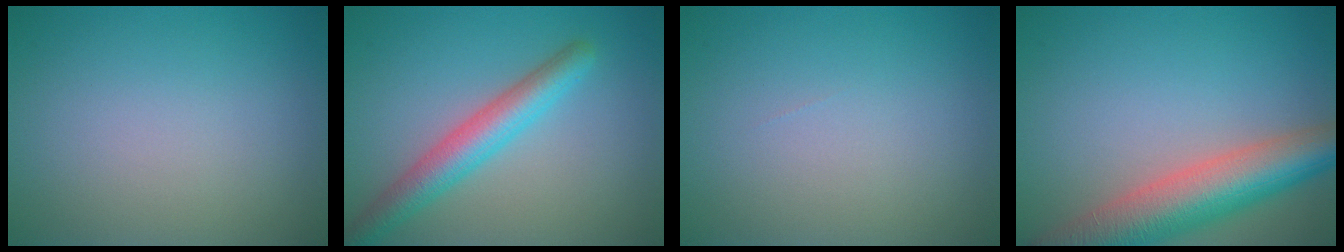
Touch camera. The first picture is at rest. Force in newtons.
{"total": 4.4, "press": 4.4, "slide": 0.1}
{"total": 0.0}
{"total": 8.4, "press": 8.4, "slide": 0.5}